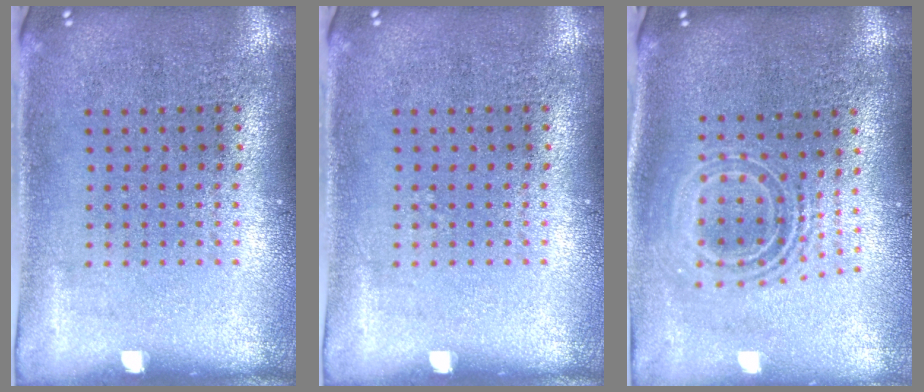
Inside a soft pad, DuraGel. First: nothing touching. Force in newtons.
{"total": 0.0}
{"total": 2.0, "press": 1.5, "slide": 1.4}